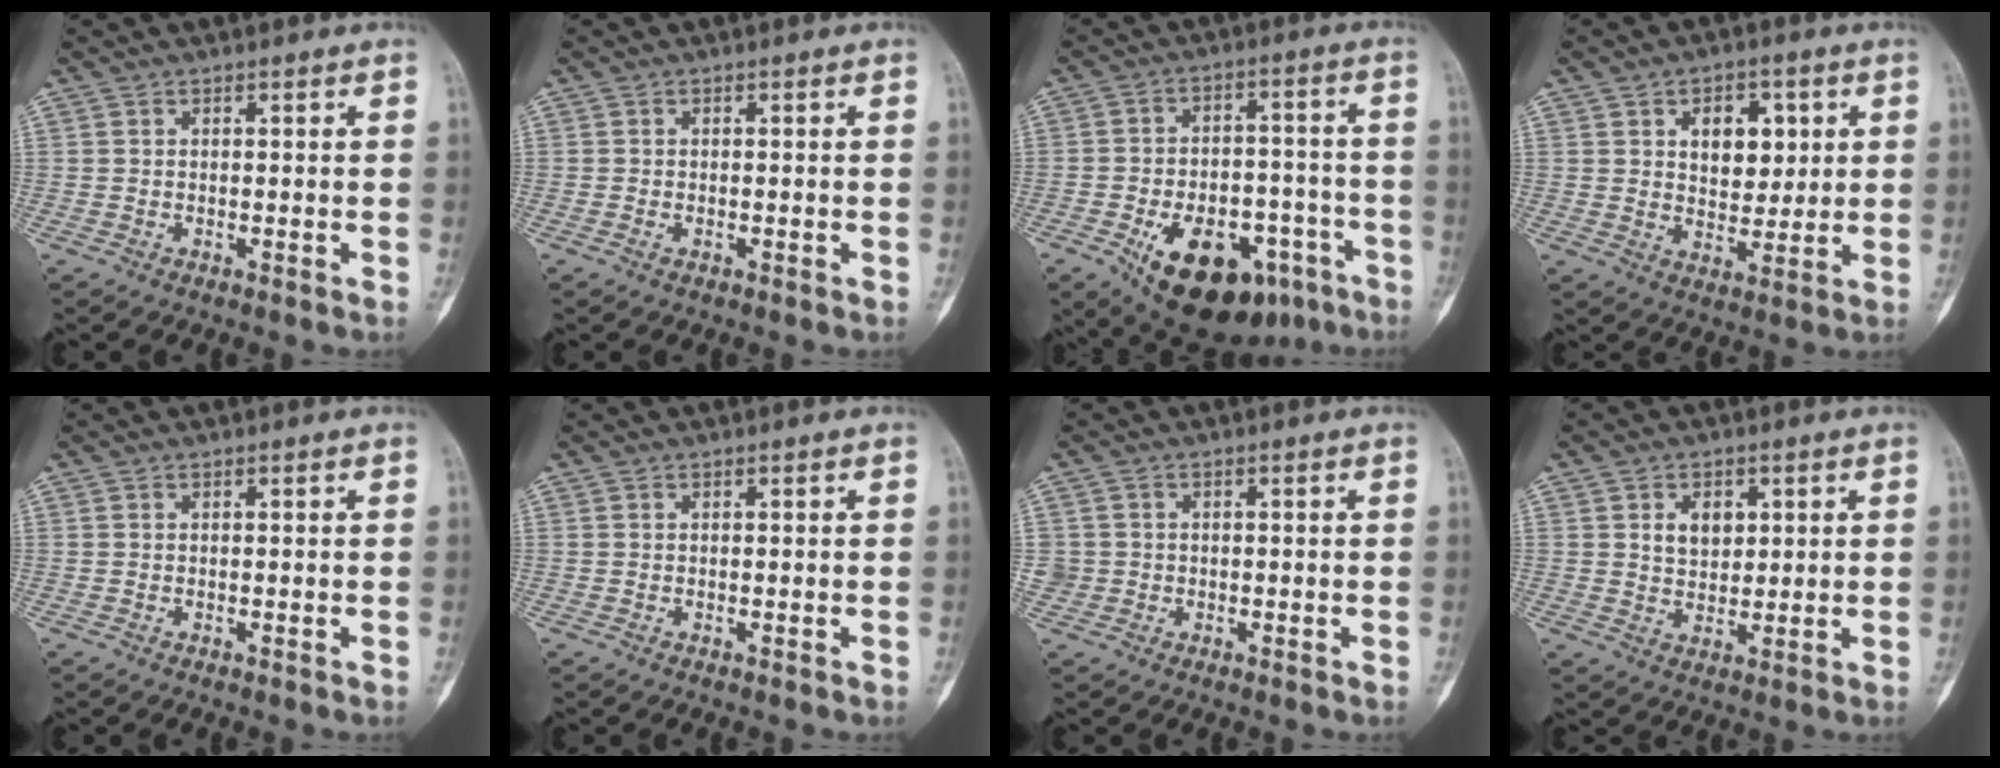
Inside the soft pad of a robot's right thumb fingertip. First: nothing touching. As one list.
[{"total": 0.6, "force": [-0.3, 0.3, 0.4], "torque": [-0.008, 0.002, -0.005]}, {"total": 20.3, "force": [-10.5, 11.2, 13.2], "torque": [-0.169, 0.052, -0.144]}, {"total": 8.7, "force": [2.6, 5.8, 6.0], "torque": [-0.046, -0.010, 0.042]}, {"total": 0.0}, {"total": 0.0}, {"total": 2.0, "force": [-0.1, 2.0, -0.1], "torque": [0.016, 0.009, -0.006]}, {"total": 5.2, "force": [1.7, 3.8, 3.2], "torque": [-0.030, -0.010, 0.030]}]